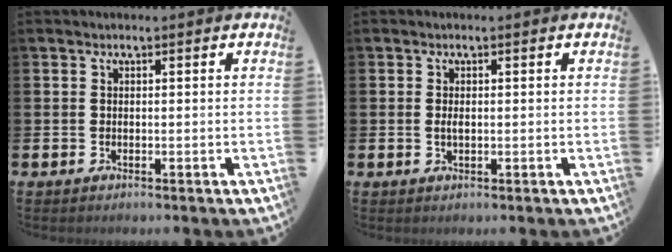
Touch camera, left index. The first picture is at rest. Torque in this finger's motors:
{"motor_torque": [0.31, 0.08, 0.00, 0.01]}